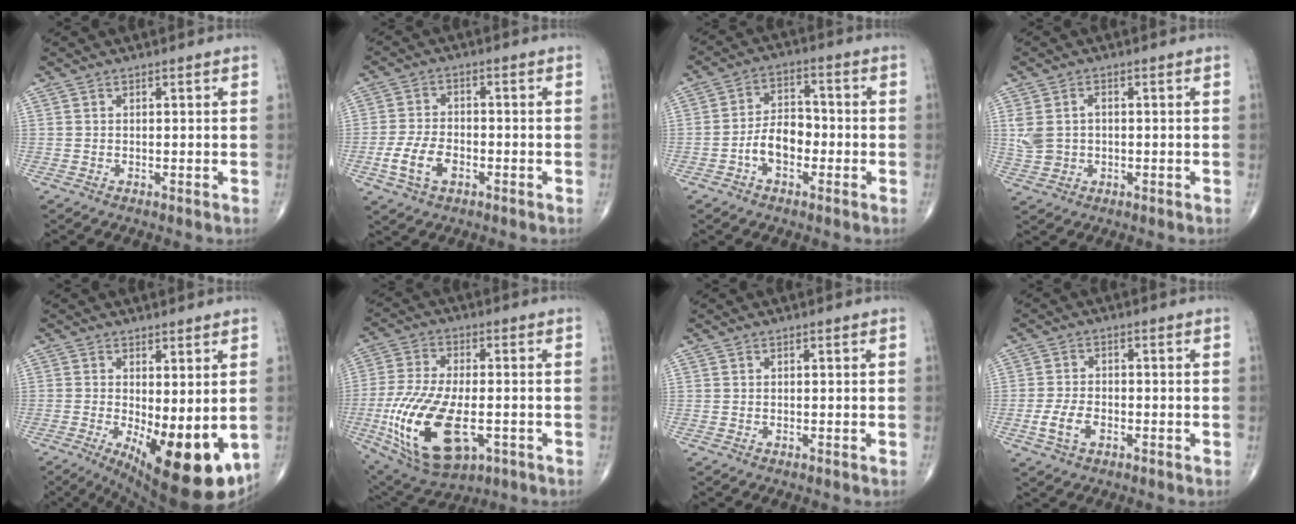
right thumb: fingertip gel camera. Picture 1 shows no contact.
{"total": 7.1, "force": [-2.7, 4.2, 5.1], "torque": [-0.105, 0.011, -0.051]}
{"total": 7.4, "force": [-2.4, 4.6, 5.2], "torque": [-0.075, 0.030, -0.053]}
{"total": 5.3, "force": [0.3, 4.0, 3.5], "torque": [-0.073, 0.011, 0.013]}
{"total": 15.7, "force": [-3.6, 6.0, 14.0], "torque": [-0.181, -0.029, -0.031]}
{"total": 20.4, "force": [-5.2, 10.1, 16.9], "torque": [-0.347, -0.004, -0.074]}
{"total": 0.0}
{"total": 4.9, "force": [-1.8, 2.8, 3.5], "torque": [-0.077, 0.007, -0.034]}